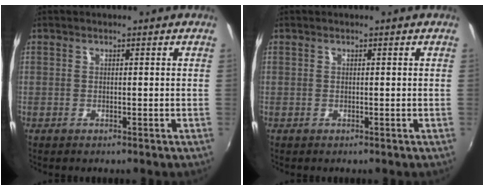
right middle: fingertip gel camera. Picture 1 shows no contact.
{"total": 0.0}